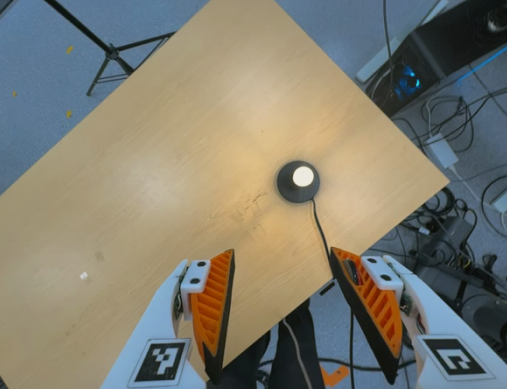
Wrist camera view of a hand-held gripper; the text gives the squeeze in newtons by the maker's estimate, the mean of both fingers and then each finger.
{"total": 0.0}